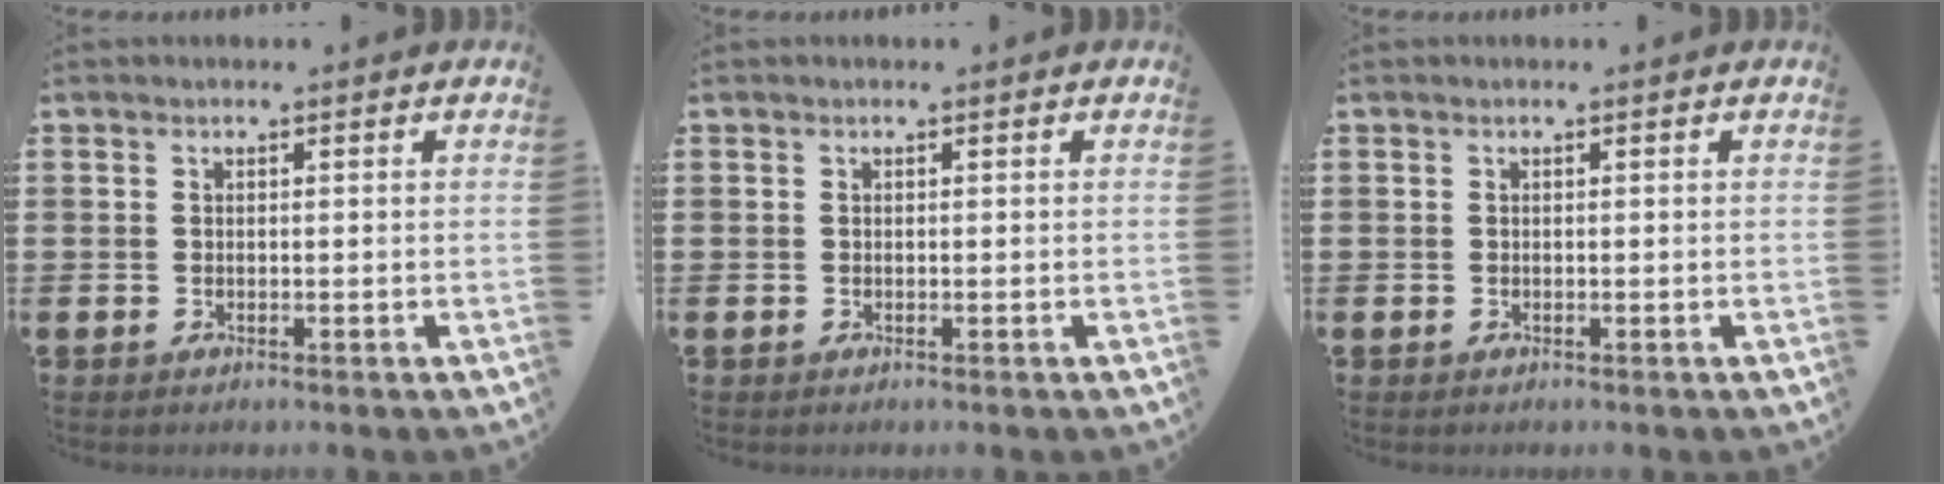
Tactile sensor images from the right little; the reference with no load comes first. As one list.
[{"total": 0.0}, {"total": 0.0}]